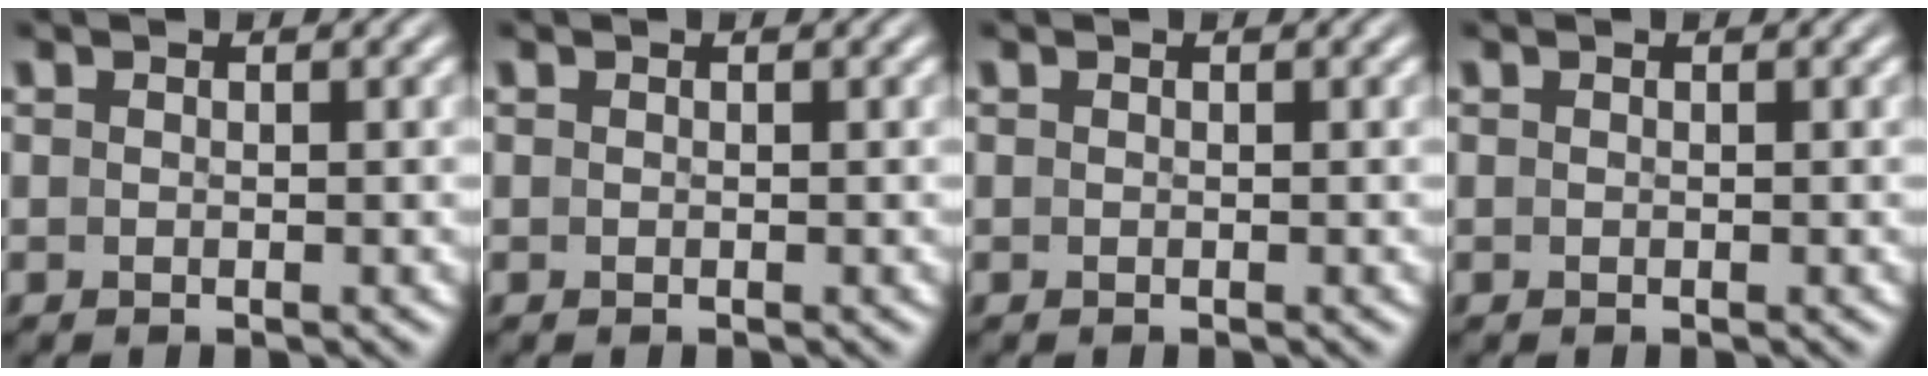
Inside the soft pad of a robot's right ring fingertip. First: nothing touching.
{"total": 0.0}
{"total": 0.0}
{"total": 0.0}